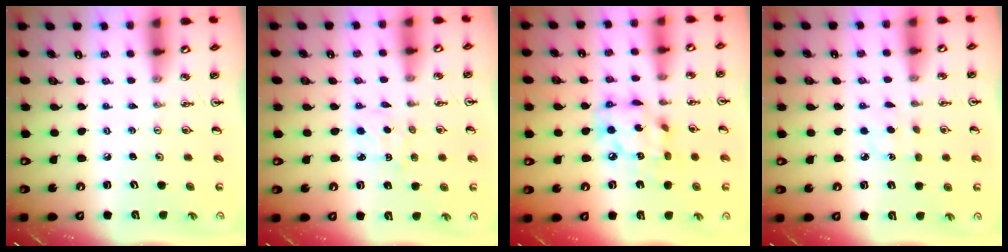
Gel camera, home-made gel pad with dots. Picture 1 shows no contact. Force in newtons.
{"total": 2.9, "press": 2.9, "slide": 0.4}
{"total": 13.7, "press": 13.6, "slide": 1.3}
{"total": 3.9, "press": 3.9, "slide": 0.6}